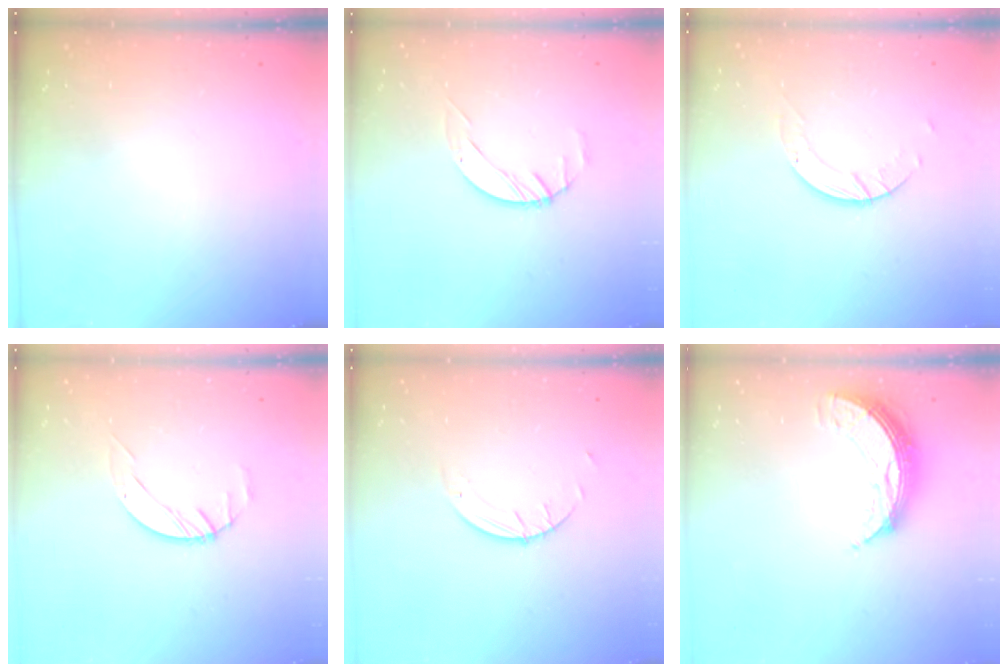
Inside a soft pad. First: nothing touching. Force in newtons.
{"total": 2.0, "press": 2.0, "slide": 0.3}
{"total": 3.0, "press": 3.0, "slide": 0.3}
{"total": 2.0, "press": 2.0, "slide": 0.3}
{"total": 1.9, "press": 1.9, "slide": 0.1}
{"total": 9.8, "press": 9.8, "slide": 0.6}